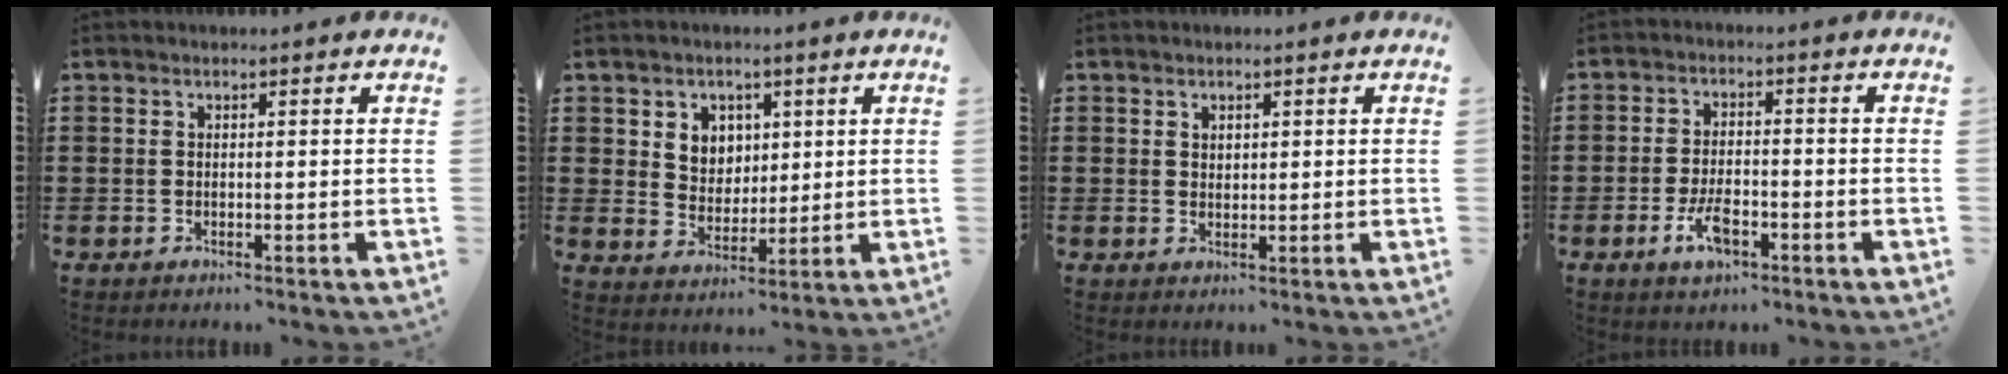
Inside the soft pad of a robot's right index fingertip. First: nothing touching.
{"total": 4.7, "force": [2.1, 4.1, 1.0], "torque": [-0.032, 0.008, 0.035]}
{"total": 1.8, "force": [1.4, 1.0, 0.3], "torque": [-0.007, 0.003, 0.027]}
{"total": 5.1, "force": [-2.2, 2.2, 4.0], "torque": [-0.086, 0.001, -0.045]}